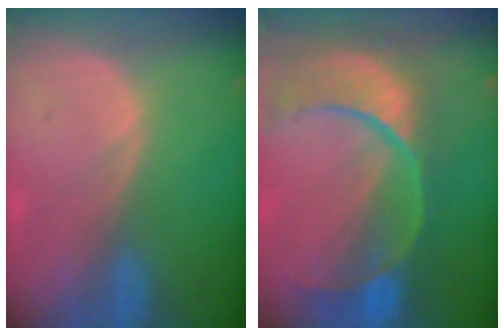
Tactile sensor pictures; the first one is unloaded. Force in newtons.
{"total": 12.3, "press": 9.9, "slide": 7.3}